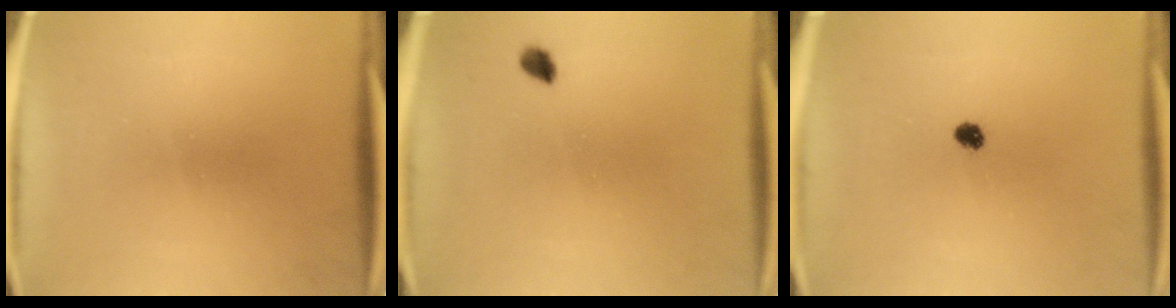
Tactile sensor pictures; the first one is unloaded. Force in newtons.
{"total": 1.6}
{"total": 1.9}